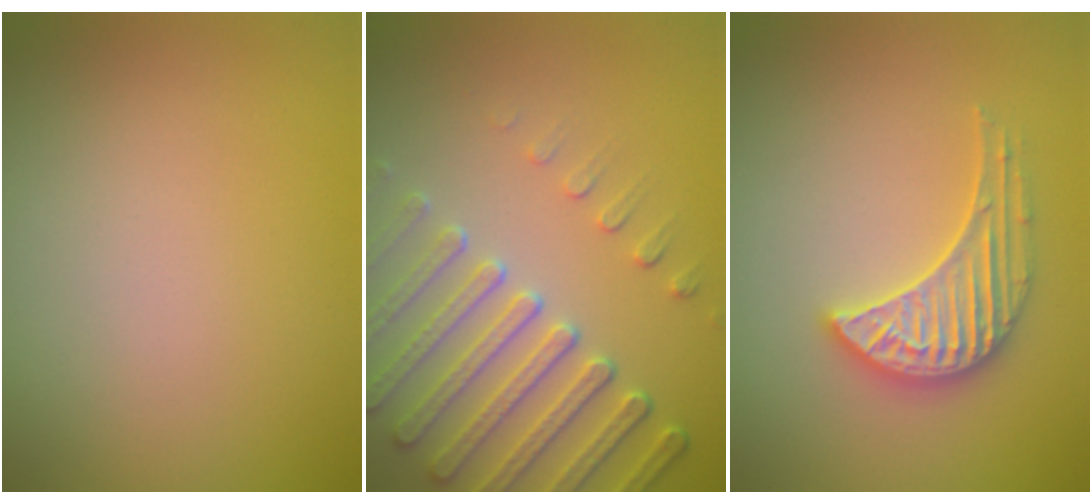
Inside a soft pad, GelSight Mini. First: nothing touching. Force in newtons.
{"total": 6.2, "press": 5.1, "slide": 3.5}
{"total": 3.3, "press": 3.3, "slide": 0.4}